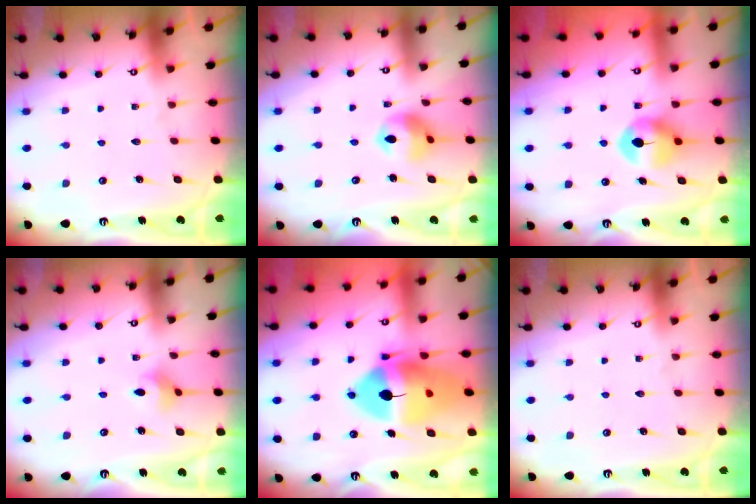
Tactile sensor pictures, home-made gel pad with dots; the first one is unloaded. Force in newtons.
{"total": 10.5, "press": 10.4, "slide": 1.7}
{"total": 8.1, "press": 8.0, "slide": 0.6}
{"total": 2.7, "press": 2.7, "slide": 0.4}
{"total": 19.6, "press": 19.5, "slide": 2.7}
{"total": 0.0}